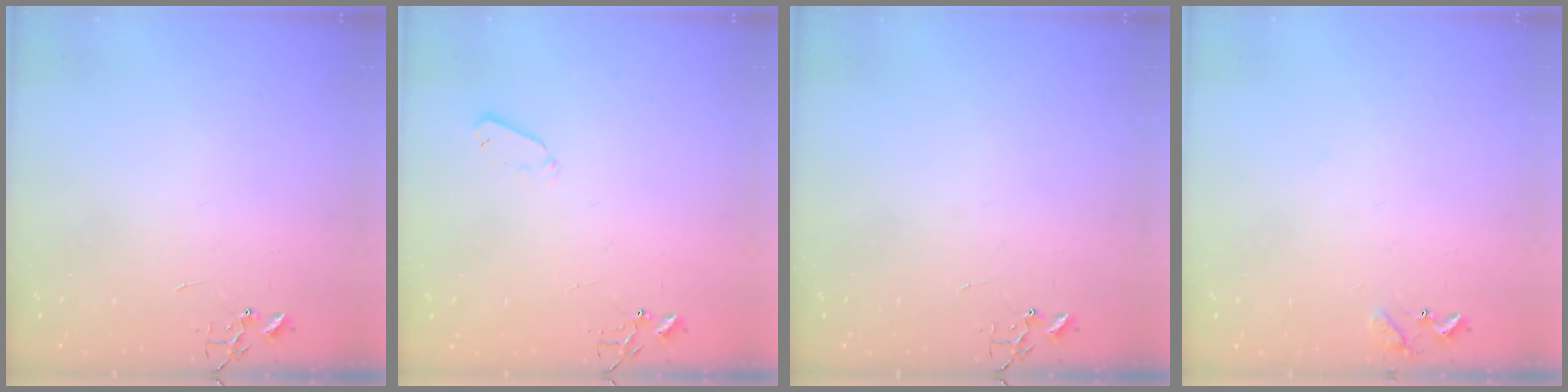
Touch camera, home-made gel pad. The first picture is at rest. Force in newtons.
{"total": 4.1, "press": 4.0, "slide": 0.8}
{"total": 0.0}
{"total": 8.4, "press": 8.4, "slide": 0.5}